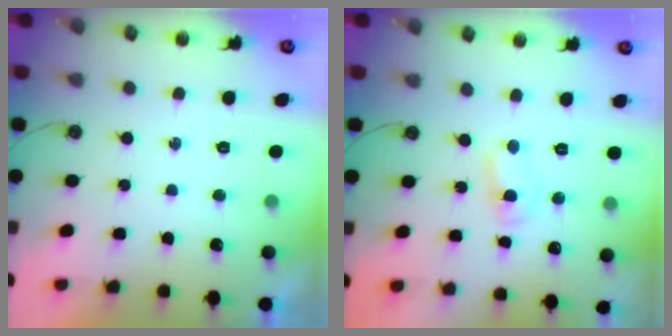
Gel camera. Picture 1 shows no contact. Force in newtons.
{"total": 2.3, "press": 2.3, "slide": 0.3}